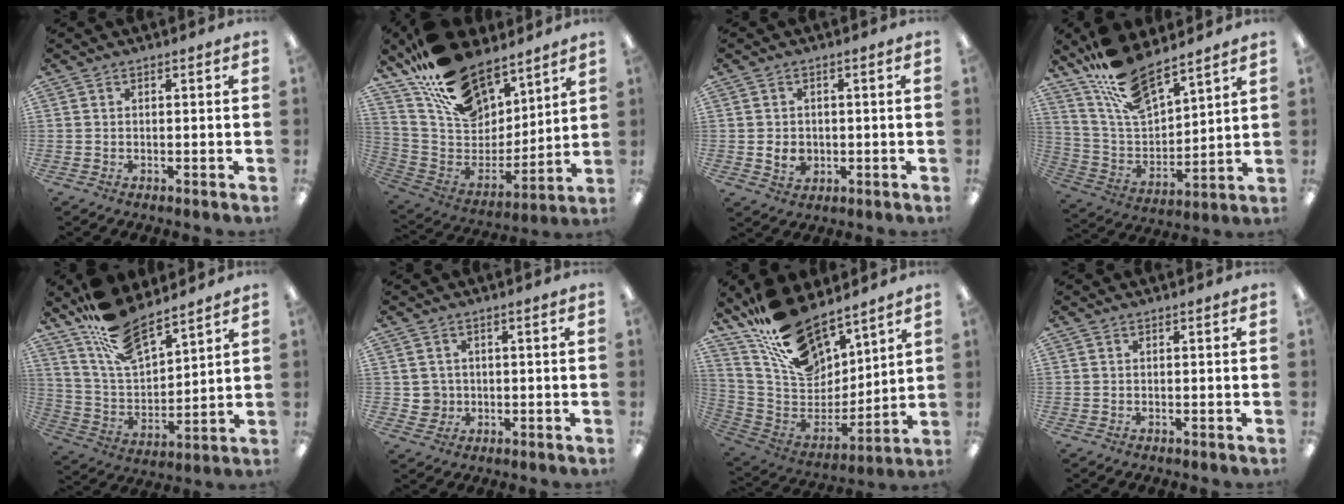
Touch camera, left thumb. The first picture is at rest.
{"total": 21.0, "force": [14.5, 11.7, 9.7], "torque": [-0.181, -0.091, 0.270]}
{"total": 3.9, "force": [-0.2, 3.2, 2.3], "torque": [-0.026, 0.000, -0.006]}
{"total": 15.1, "force": [12.7, 4.7, 6.7], "torque": [-0.151, -0.075, 0.231]}
{"total": 15.1, "force": [12.2, 5.5, 6.9], "torque": [-0.143, -0.070, 0.223]}
{"total": 3.2, "force": [0.6, 3.2, 0.1], "torque": [-0.004, 0.001, 0.009]}
{"total": 19.7, "force": [15.3, 9.1, 8.4], "torque": [-0.174, -0.103, 0.282]}
{"total": 0.0}